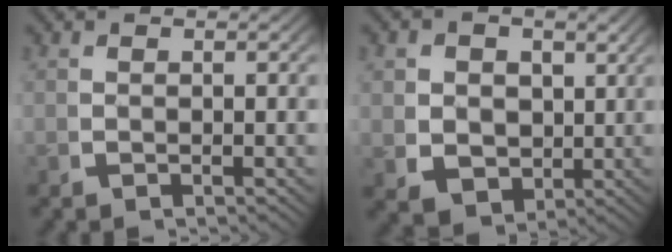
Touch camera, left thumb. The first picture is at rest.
{"total": 6.6, "force": [0.0, 5.6, 3.5], "torque": [-0.074, -0.040, 0.018]}